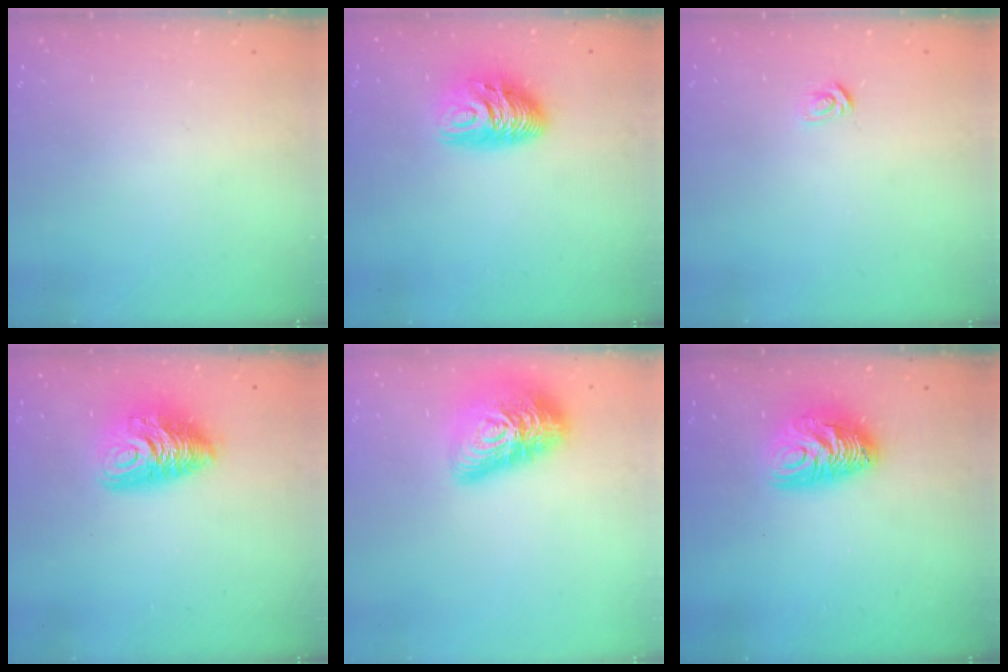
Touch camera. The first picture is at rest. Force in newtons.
{"total": 10.0, "press": 10.0, "slide": 0.7}
{"total": 3.6, "press": 3.6, "slide": 0.2}
{"total": 11.5, "press": 11.4, "slide": 1.2}
{"total": 19.5, "press": 19.5, "slide": 1.0}
{"total": 10.4, "press": 10.4, "slide": 0.6}